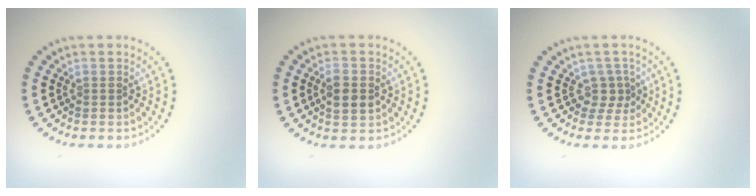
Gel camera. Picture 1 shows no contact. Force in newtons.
{"total": 2.3, "press": 2.3, "slide": 0.3}
{"total": 1.9, "press": 1.3, "slide": 1.4}